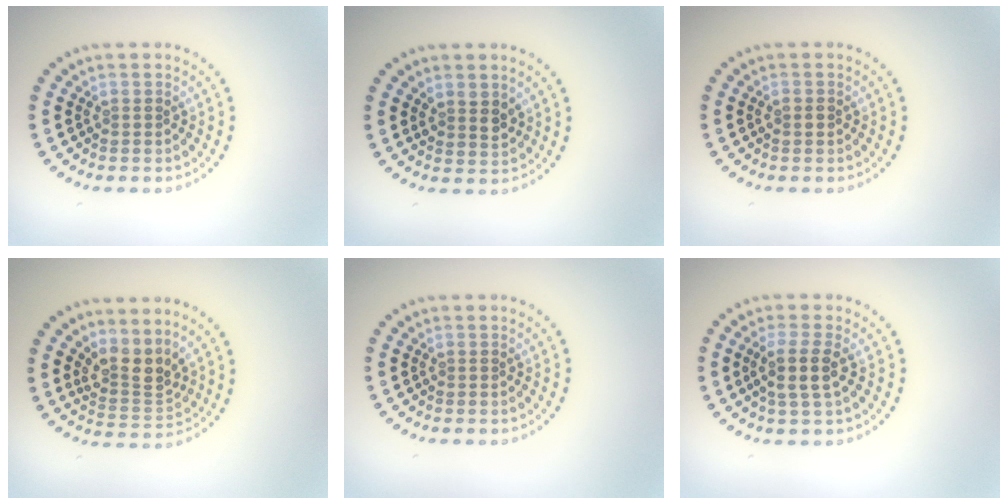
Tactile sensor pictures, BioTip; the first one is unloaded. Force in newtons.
{"total": 1.8, "press": 1.6, "slide": 0.9}
{"total": 1.1, "press": 1.1, "slide": 0.1}
{"total": 3.0, "press": 2.2, "slide": 2.1}
{"total": 0.0}
{"total": 2.8, "press": 2.4, "slide": 1.4}